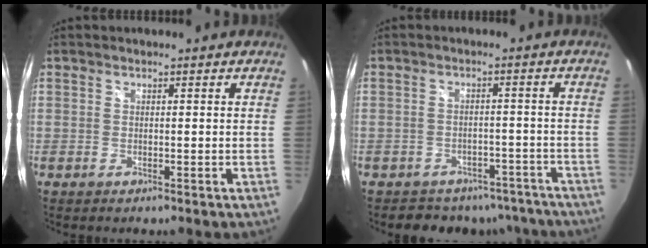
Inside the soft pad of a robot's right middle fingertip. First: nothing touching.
{"total": 12.1, "force": [-10.1, 6.2, 2.4], "torque": [-0.056, 0.020, -0.117]}